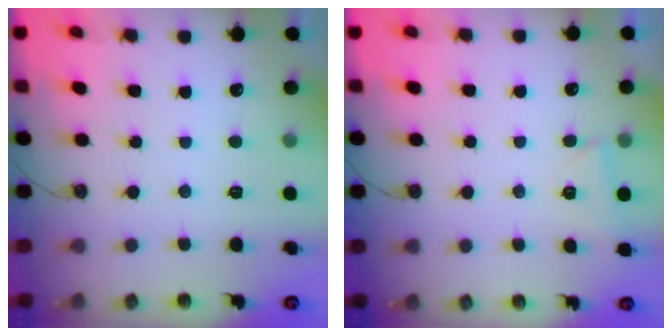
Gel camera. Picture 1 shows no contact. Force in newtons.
{"total": 2.7, "press": 2.4, "slide": 1.2}